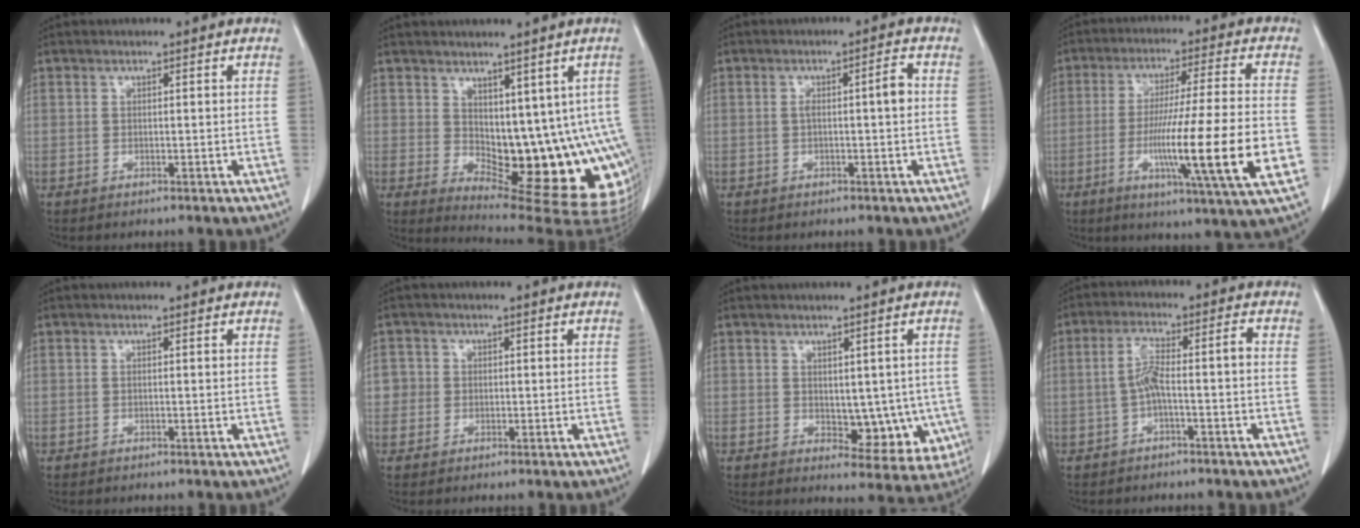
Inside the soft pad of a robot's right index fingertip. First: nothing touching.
{"total": 15.2, "force": [-0.1, 7.1, 13.5], "torque": [-0.138, -0.003, 0.015]}
{"total": 3.6, "force": [0.1, 0.4, 3.6], "torque": [-0.063, 0.012, 0.002]}
{"total": 18.3, "force": [-4.4, -0.7, 17.8], "torque": [-0.283, -0.022, -0.074]}
{"total": 0.0}
{"total": 2.5, "force": [0.1, 2.5, 0.1], "torque": [0.015, 0.008, -0.001]}
{"total": 8.3, "force": [-0.7, 4.9, 6.7], "torque": [-0.058, -0.003, 0.005]}
{"total": 5.5, "force": [-1.1, 0.7, 5.3], "torque": [-0.107, 0.024, -0.019]}